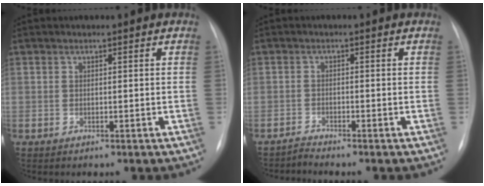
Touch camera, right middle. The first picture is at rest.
{"total": 1.5, "force": [-1.3, -0.5, -0.5], "torque": [0.007, -0.014, -0.026]}